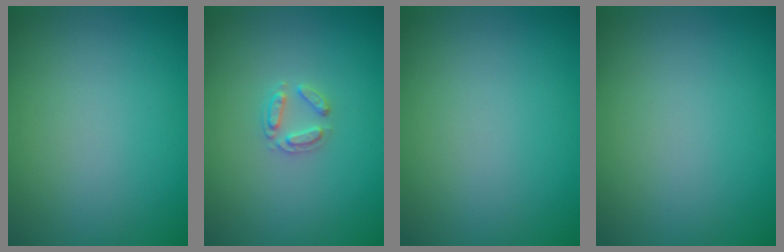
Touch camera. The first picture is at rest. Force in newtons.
{"total": 1.7, "press": 1.7, "slide": 0.2}
{"total": 0.0}
{"total": 0.0}